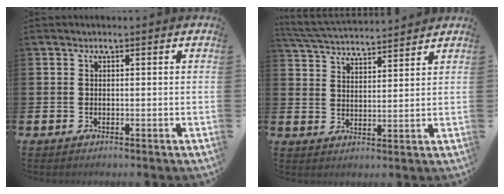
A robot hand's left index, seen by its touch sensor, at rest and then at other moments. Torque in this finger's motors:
{"motor_torque": [0.35, -0.49, 0.03, 0.05]}